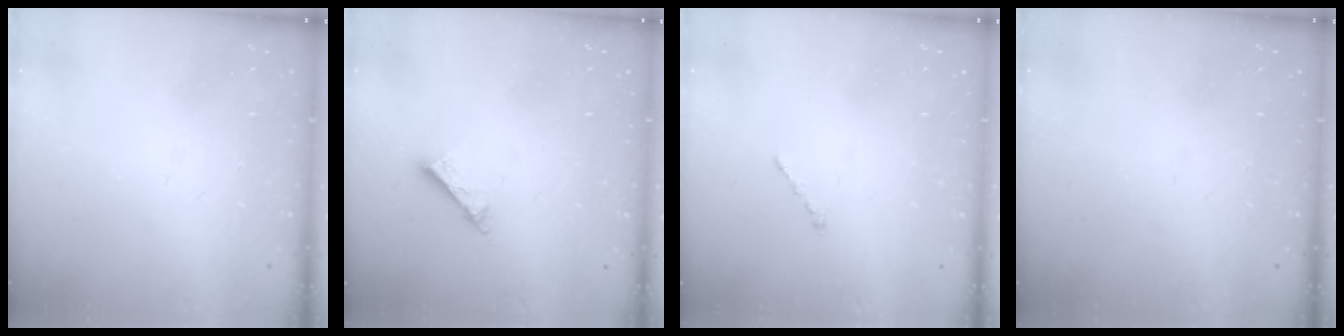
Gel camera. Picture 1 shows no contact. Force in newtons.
{"total": 3.2, "press": 3.2, "slide": 0.2}
{"total": 1.0, "press": 0.9, "slide": 0.3}
{"total": 0.0}